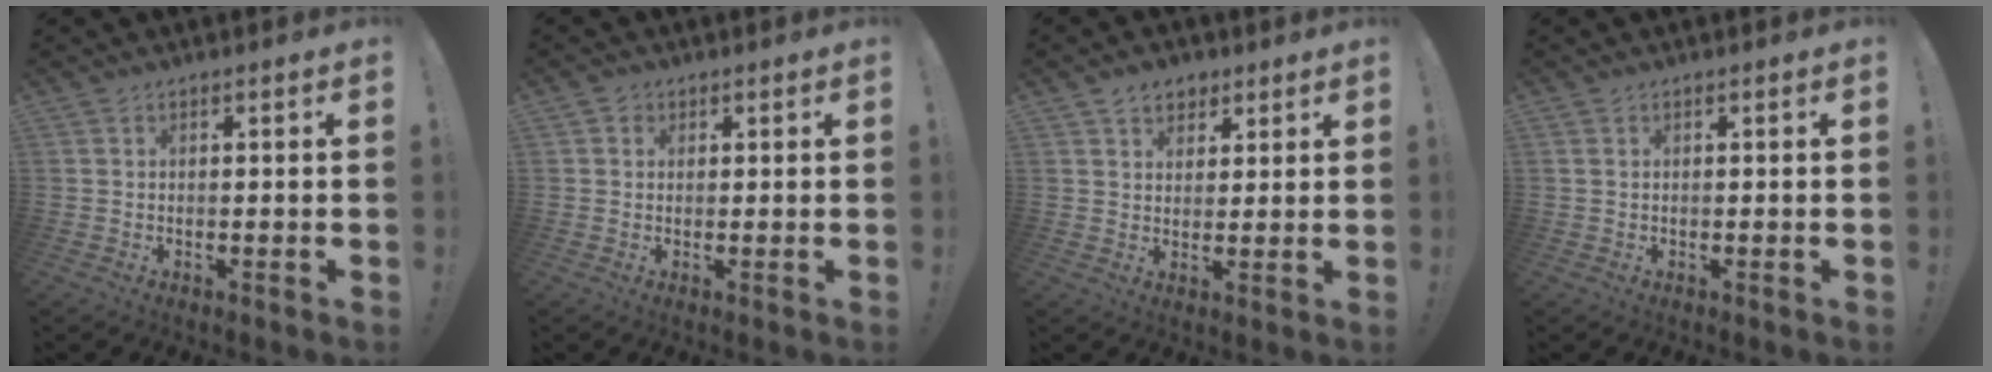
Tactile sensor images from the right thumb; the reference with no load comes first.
{"total": 1.6, "force": [0.4, 1.5, 0.2], "torque": [0.004, 0.000, 0.005]}
{"total": 5.8, "force": [3.5, 4.3, 1.5], "torque": [-0.006, -0.020, 0.063]}
{"total": 0.5, "force": [0.2, 0.3, 0.4], "torque": [-0.015, 0.004, 0.005]}